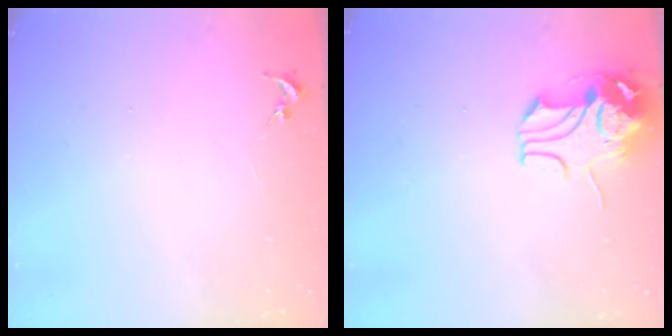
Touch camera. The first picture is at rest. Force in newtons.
{"total": 9.7, "press": 9.6, "slide": 1.7}